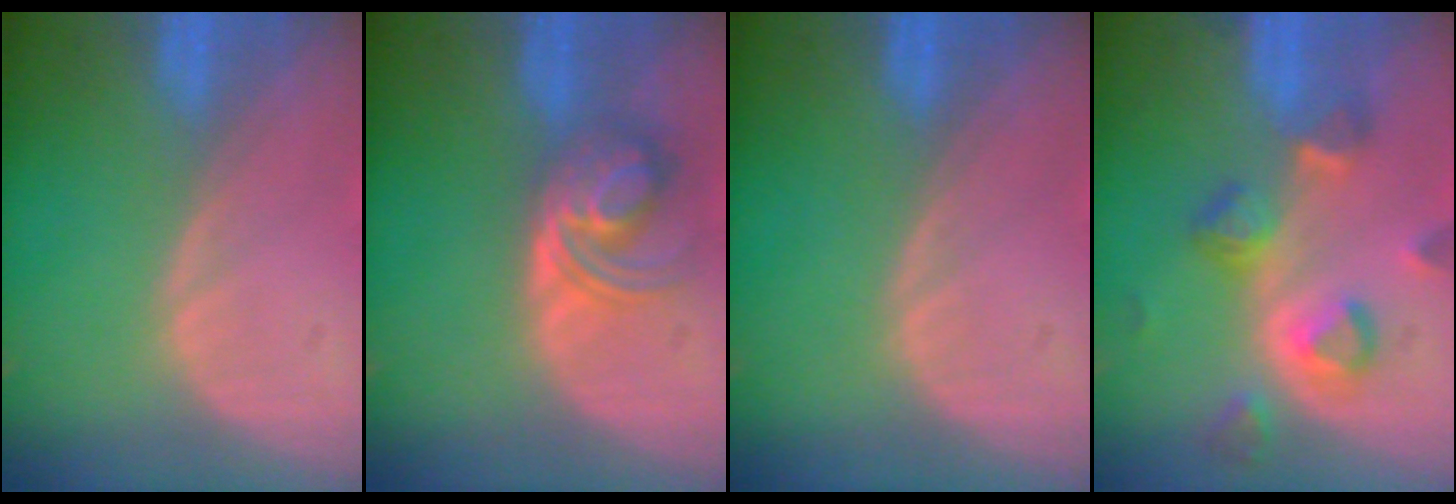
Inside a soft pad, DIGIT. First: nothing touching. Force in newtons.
{"total": 5.6, "press": 5.4, "slide": 1.1}
{"total": 0.0}
{"total": 7.1, "press": 6.9, "slide": 1.6}